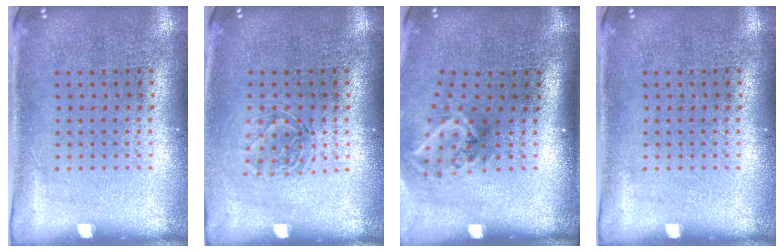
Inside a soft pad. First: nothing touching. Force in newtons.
{"total": 1.4, "press": 1.2, "slide": 0.7}
{"total": 1.9, "press": 1.2, "slide": 1.5}
{"total": 0.0}